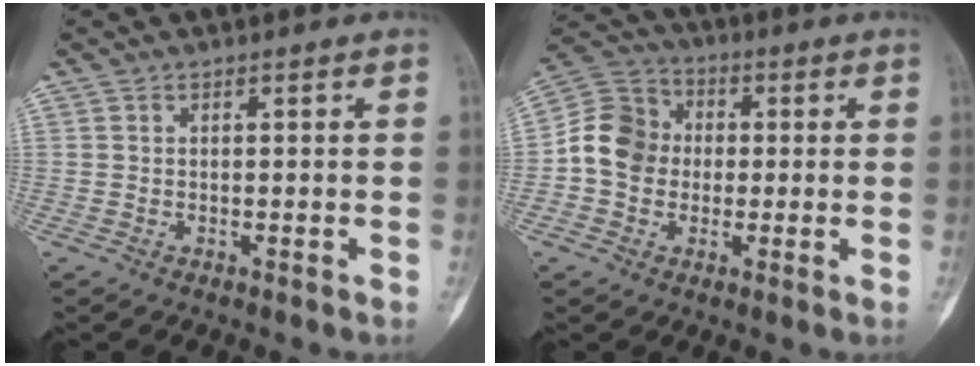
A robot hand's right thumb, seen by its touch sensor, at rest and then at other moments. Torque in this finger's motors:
{"motor_torque": [0.08, 0.03, 0.01, 0.00, 0.00]}